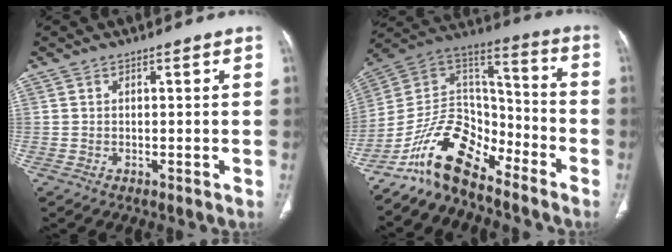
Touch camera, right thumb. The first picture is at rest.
{"total": 15.9, "force": [-11.6, 7.6, 7.7], "torque": [-0.114, 0.103, -0.221]}